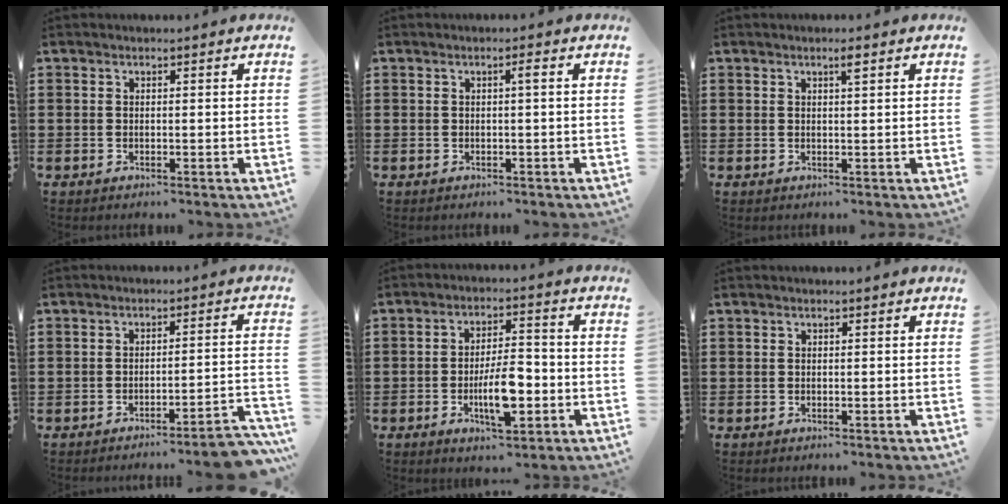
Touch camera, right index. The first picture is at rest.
{"total": 1.1, "force": [0.1, 0.0, 1.1], "torque": [-0.019, 0.000, -0.001]}
{"total": 1.6, "force": [1.0, 0.2, 1.3], "torque": [-0.019, -0.001, 0.014]}
{"total": 4.2, "force": [-3.8, -0.1, 1.7], "torque": [-0.029, -0.008, -0.076]}
{"total": 8.3, "force": [-2.4, 3.1, 7.3], "torque": [-0.147, -0.004, -0.046]}
{"total": 0.0}